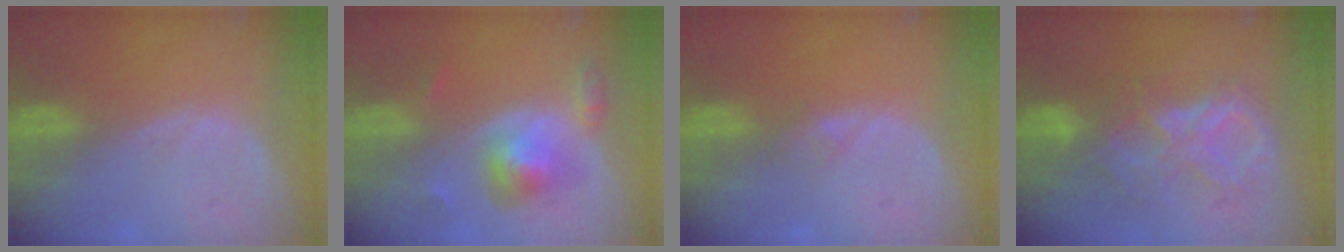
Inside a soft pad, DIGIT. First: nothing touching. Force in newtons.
{"total": 6.1, "press": 5.6, "slide": 2.4}
{"total": 1.1, "press": 1.0, "slide": 0.1}
{"total": 8.8, "press": 7.7, "slide": 4.2}